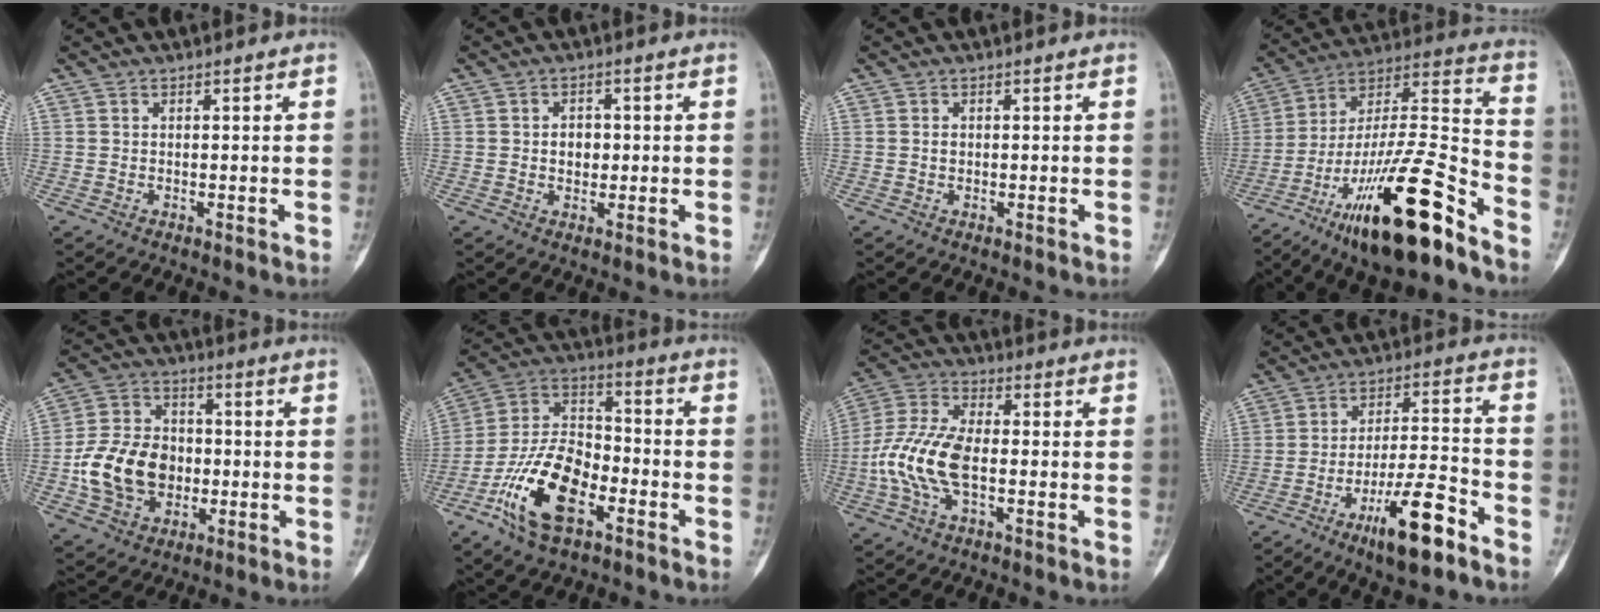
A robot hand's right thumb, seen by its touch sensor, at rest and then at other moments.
{"total": 3.5, "force": [0.0, 2.7, 2.2], "torque": [-0.010, 0.004, 0.001]}
{"total": 0.8, "force": [0.0, 0.6, 0.5], "torque": [-0.002, 0.002, 0.002]}
{"total": 26.6, "force": [-15.9, 6.2, 20.4], "torque": [-0.346, 0.077, -0.264]}
{"total": 15.6, "force": [-2.2, 11.9, 9.8], "torque": [-0.159, 0.025, -0.038]}
{"total": 17.7, "force": [-7.8, 9.2, 12.9], "torque": [-0.232, 0.051, -0.150]}
{"total": 12.5, "force": [-2.2, 6.2, 10.7], "torque": [-0.239, 0.027, -0.047]}
{"total": 13.4, "force": [-7.9, 3.2, 10.3], "torque": [-0.177, 0.053, -0.129]}